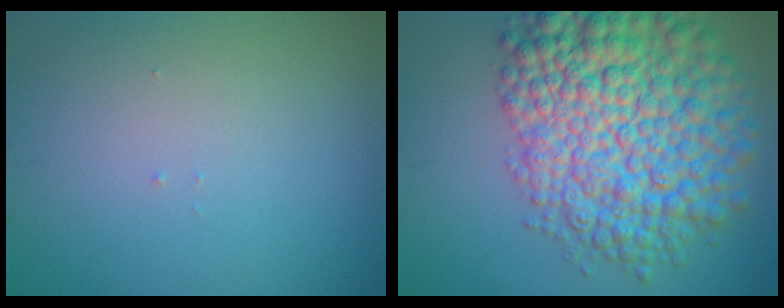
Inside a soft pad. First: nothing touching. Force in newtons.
{"total": 12.1, "press": 12.1, "slide": 0.4}